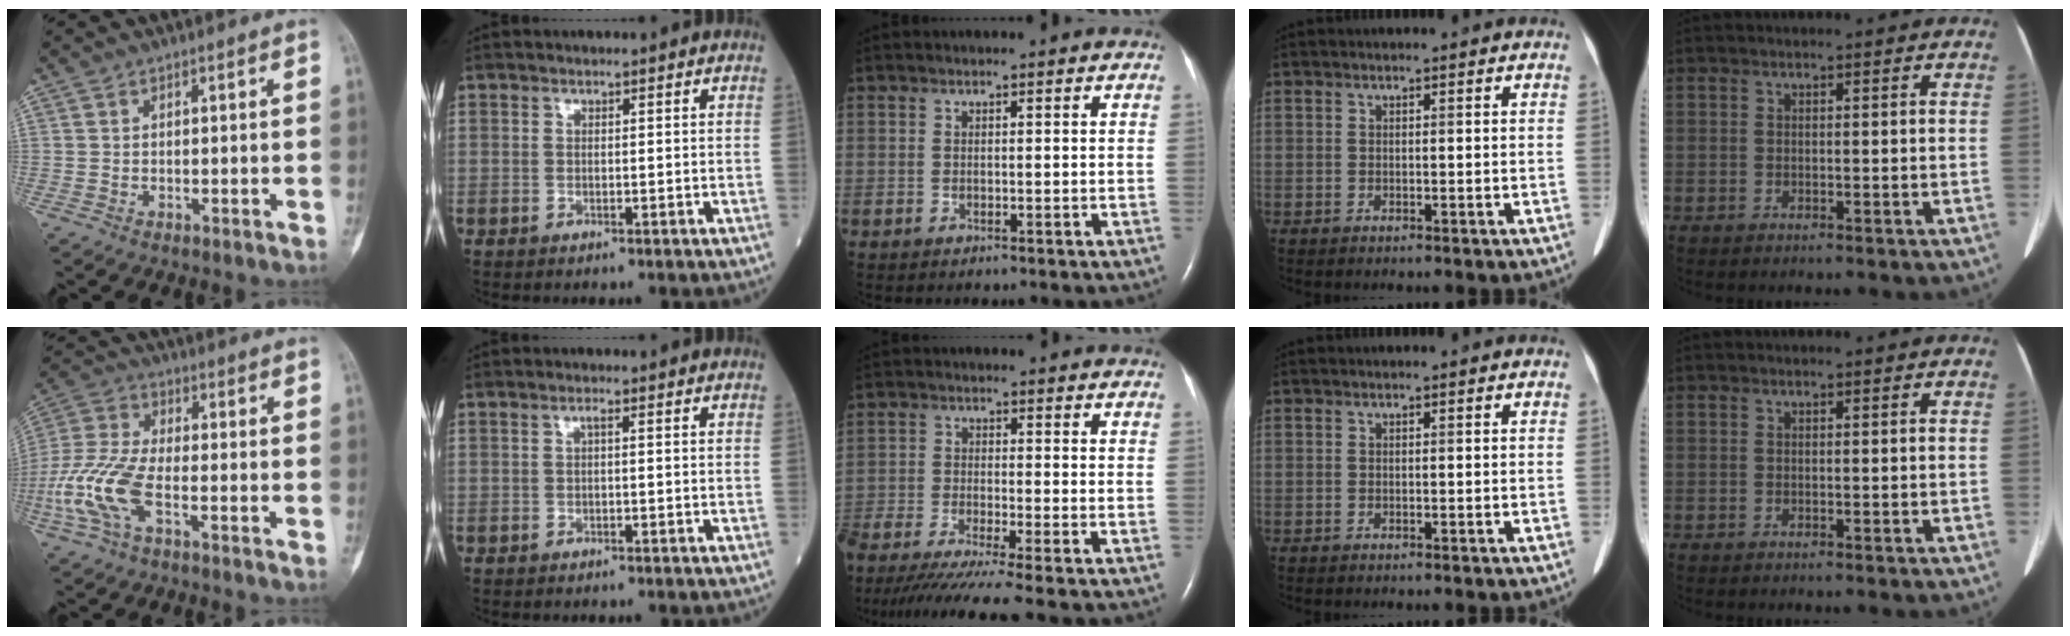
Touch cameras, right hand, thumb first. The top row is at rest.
{"thumb": {"total": 12.1, "force": [-4.4, 5.3, 9.9], "torque": [-0.234, 0.024, -0.090]}, "index": {"total": 0.7, "force": [0.0, 0.1, 0.7], "torque": [-0.014, 0.002, 0.000]}, "middle": {"total": 14.2, "force": [-12.0, -1.6, 7.4], "torque": [-0.117, -0.047, -0.196]}}